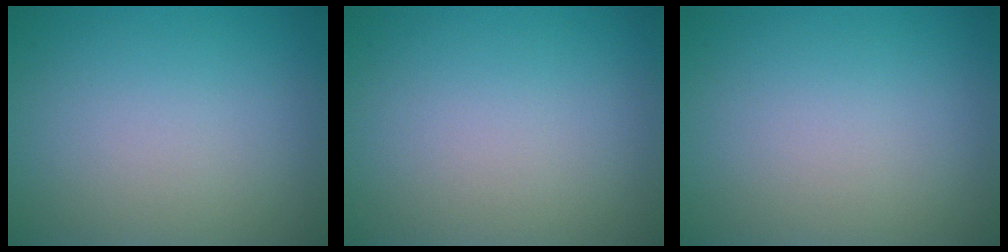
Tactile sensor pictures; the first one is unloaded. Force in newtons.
{"total": 0.0}
{"total": 0.0}